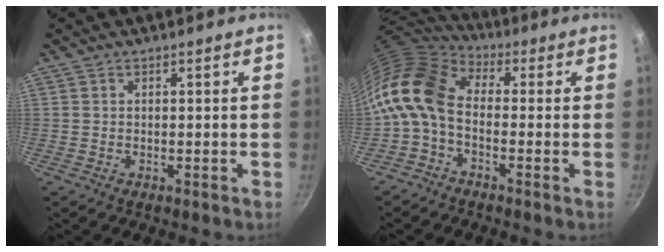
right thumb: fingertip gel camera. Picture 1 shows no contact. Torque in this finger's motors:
{"motor_torque": [1.15, 3.16, 2.04, -0.71, 0.23]}